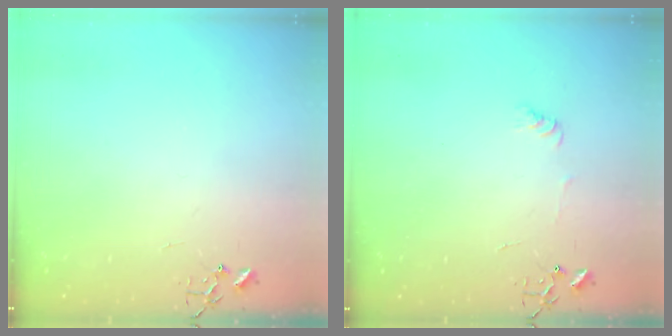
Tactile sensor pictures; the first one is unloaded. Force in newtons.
{"total": 4.9, "press": 4.9, "slide": 0.7}